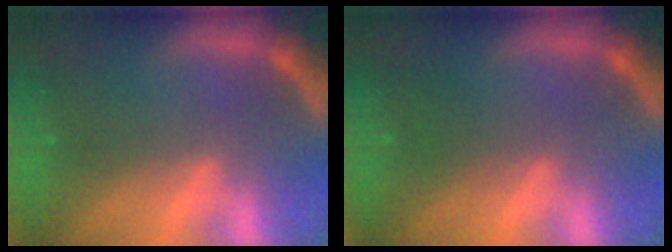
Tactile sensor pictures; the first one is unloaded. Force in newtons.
{"total": 1.5}